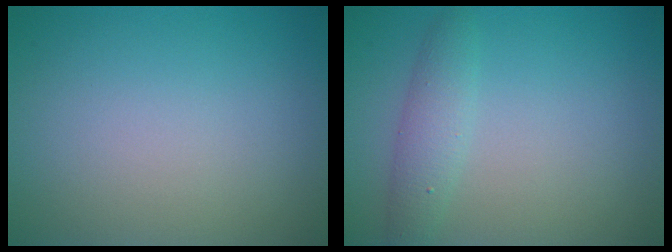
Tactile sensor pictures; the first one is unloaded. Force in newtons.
{"total": 2.4, "press": 2.4, "slide": 0.1}